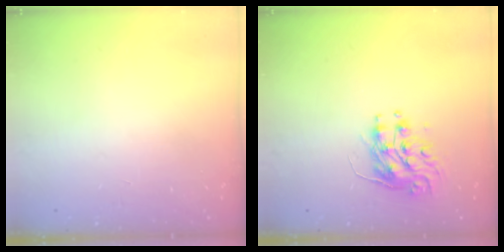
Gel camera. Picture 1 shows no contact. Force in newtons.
{"total": 8.8, "press": 8.8, "slide": 0.3}